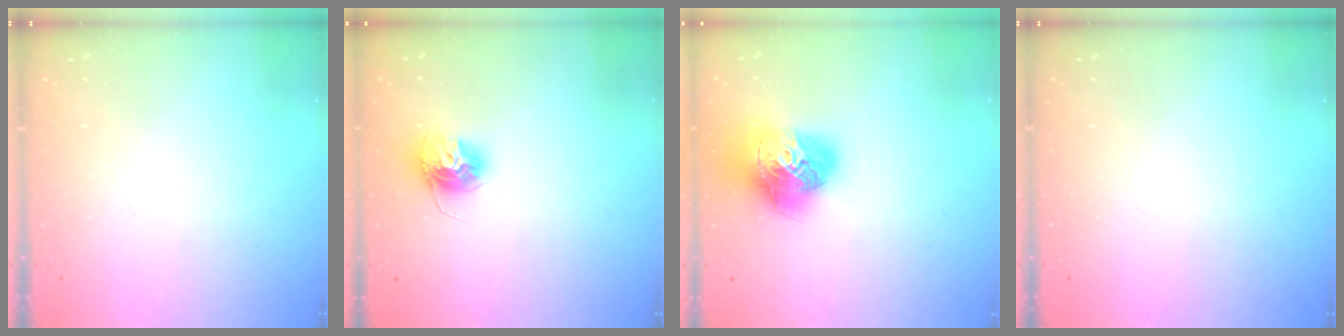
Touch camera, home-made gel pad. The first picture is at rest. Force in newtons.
{"total": 12.1, "press": 12.1, "slide": 1.1}
{"total": 17.5, "press": 17.4, "slide": 2.0}
{"total": 0.0}